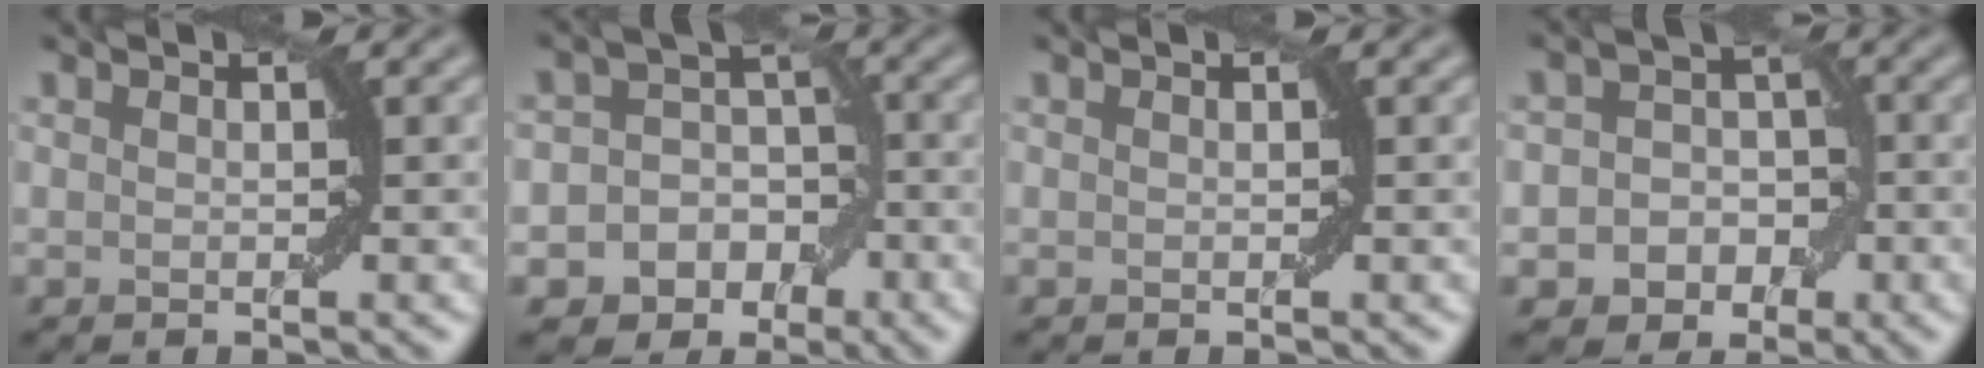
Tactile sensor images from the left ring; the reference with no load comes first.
{"total": 7.7, "force": [-3.6, 6.6, 1.8], "torque": [-0.011, 0.002, -0.070]}
{"total": 0.0}
{"total": 5.1, "force": [-1.8, 4.4, 1.9], "torque": [0.000, 0.014, -0.044]}